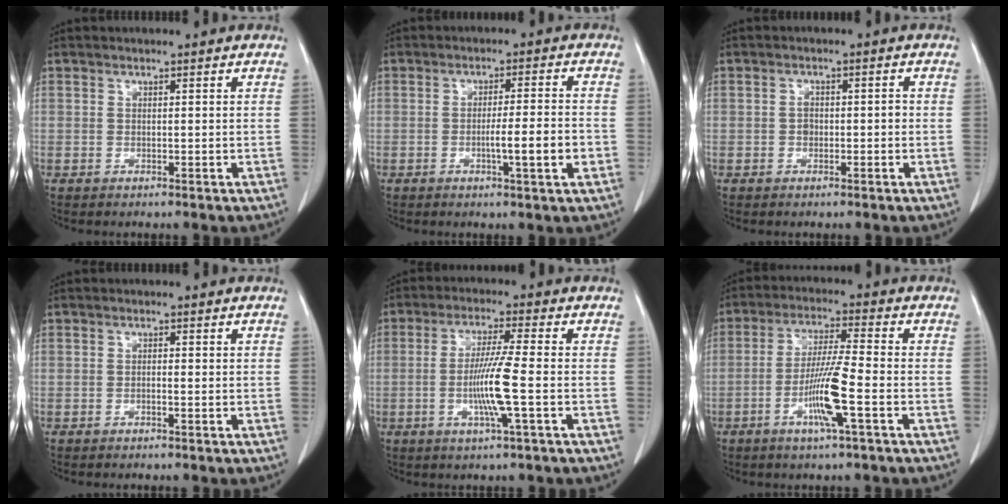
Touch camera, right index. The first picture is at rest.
{"total": 6.2, "force": [-1.8, -0.2, 6.0], "torque": [-0.089, -0.004, -0.026]}
{"total": 2.0, "force": [-0.4, 1.3, 1.5], "torque": [-0.023, 0.006, -0.006]}
{"total": 0.5, "force": [-0.2, 0.1, 0.5], "torque": [-0.008, 0.001, -0.002]}
{"total": 8.0, "force": [-1.7, -0.8, 7.8], "torque": [-0.151, -0.009, -0.034]}
{"total": 8.8, "force": [-3.1, -0.3, 8.3], "torque": [-0.161, -0.009, -0.061]}